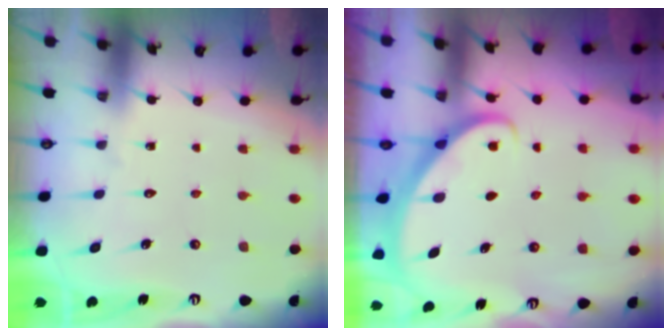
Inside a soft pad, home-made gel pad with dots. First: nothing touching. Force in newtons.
{"total": 2.9, "press": 2.9, "slide": 0.2}